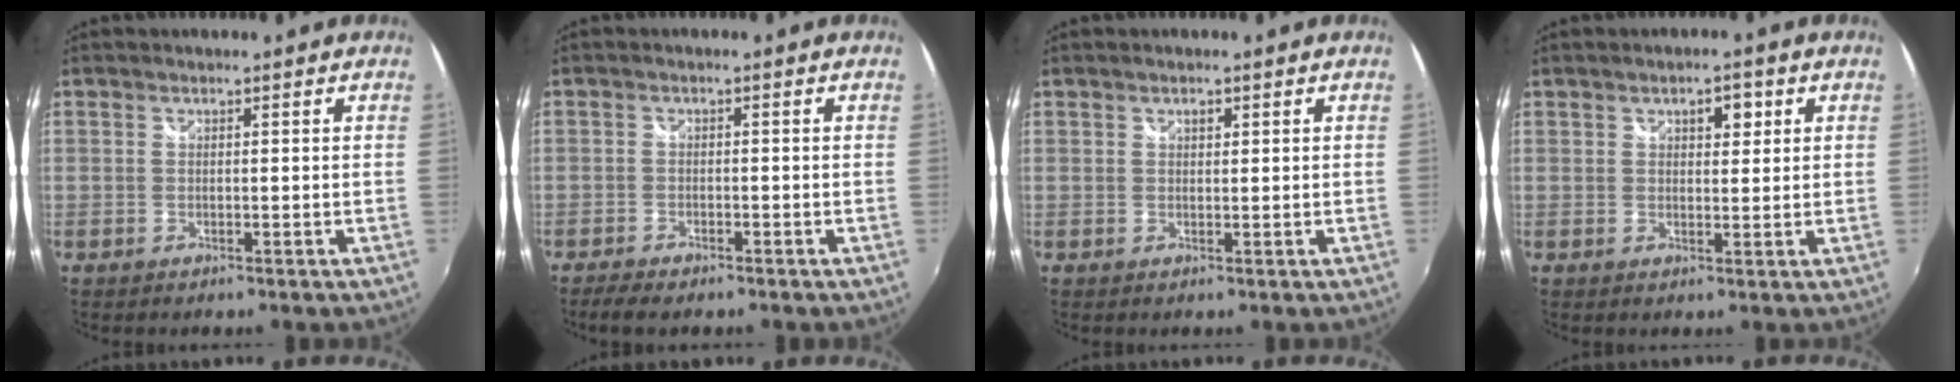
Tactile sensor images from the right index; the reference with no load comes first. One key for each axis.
{"total": 4.0, "fx": -3.3, "fy": 1.2, "fz": 1.9, "tx": -0.053, "ty": -0.014, "tz": -0.060}
{"total": 1.0, "fx": 0.5, "fy": 0.6, "fz": 0.5, "tx": -0.006, "ty": 0.002, "tz": 0.008}
{"total": 3.1, "fx": 1.4, "fy": 1.8, "fz": 2.2, "tx": -0.027, "ty": 0.008, "tz": 0.021}